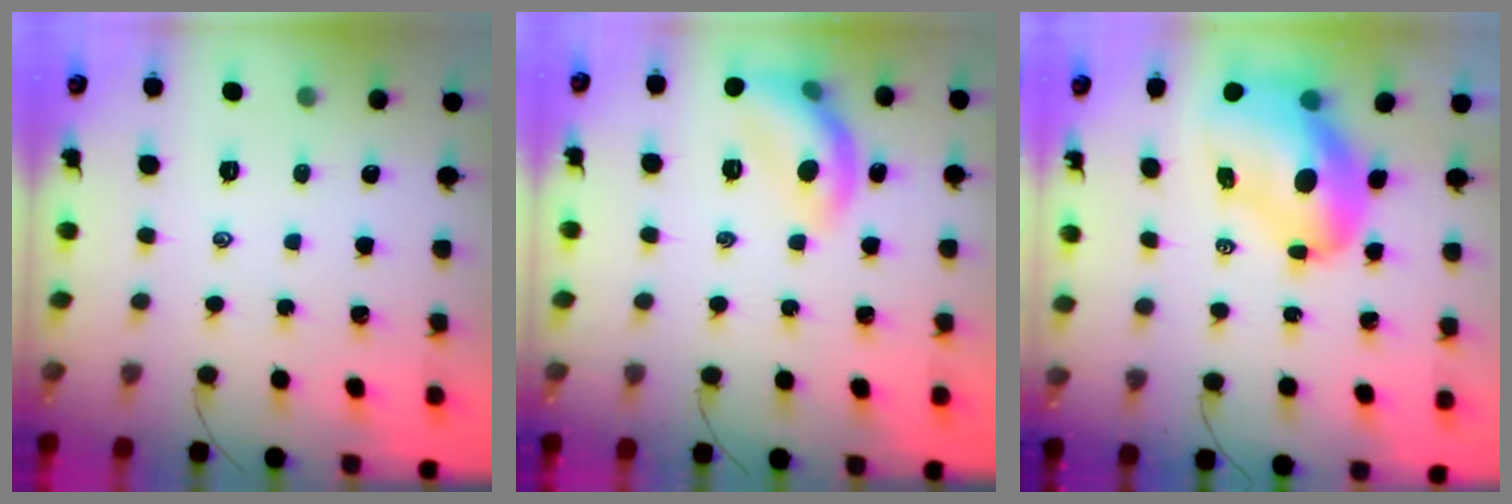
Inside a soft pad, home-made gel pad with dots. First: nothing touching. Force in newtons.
{"total": 12.1, "press": 12.1, "slide": 0.7}
{"total": 13.8, "press": 13.2, "slide": 3.9}